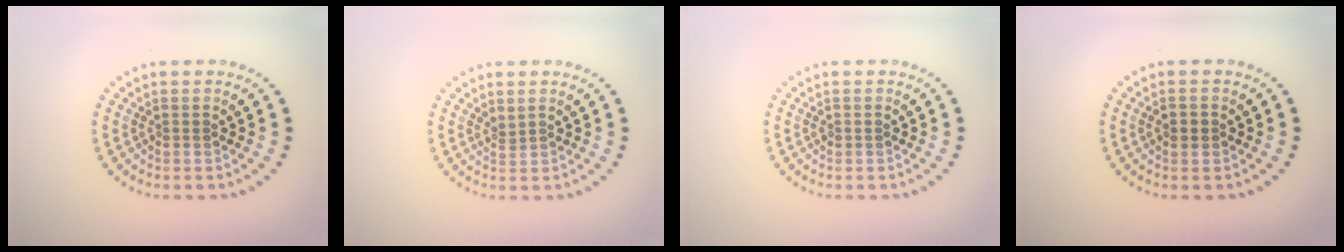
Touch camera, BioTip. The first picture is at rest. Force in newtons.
{"total": 0.6, "press": 0.2, "slide": 0.6}
{"total": 0.6, "press": 0.6, "slide": 0.1}
{"total": 1.8, "press": 1.8, "slide": 0.1}